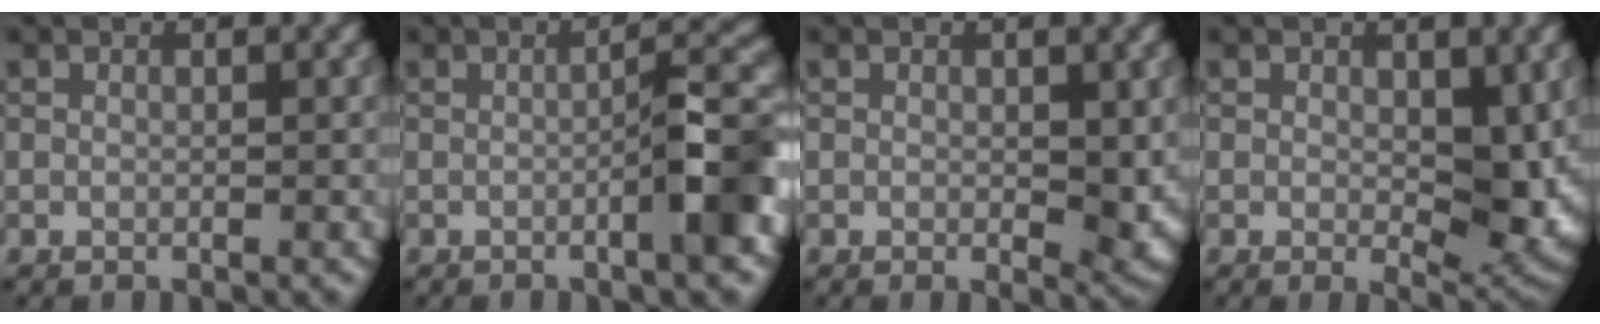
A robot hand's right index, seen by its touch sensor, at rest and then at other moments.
{"total": 4.9, "force": [-1.5, 0.4, 4.6], "torque": [-0.063, 0.017, -0.029]}
{"total": 3.2, "force": [0.2, 1.4, 2.8], "torque": [-0.034, -0.008, 0.007]}
{"total": 5.5, "force": [0.5, 2.8, 4.7], "torque": [-0.067, -0.016, 0.015]}